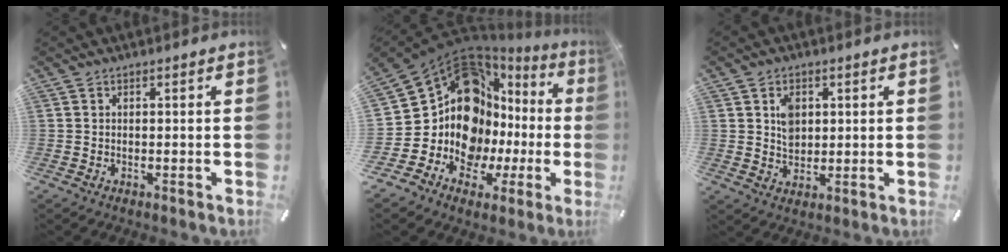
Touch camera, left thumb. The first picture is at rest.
{"total": 16.2, "force": [2.7, 13.4, 8.7], "torque": [-0.186, -0.071, 0.057]}
{"total": 4.9, "force": [1.4, 4.1, 2.4], "torque": [-0.041, 0.001, 0.022]}